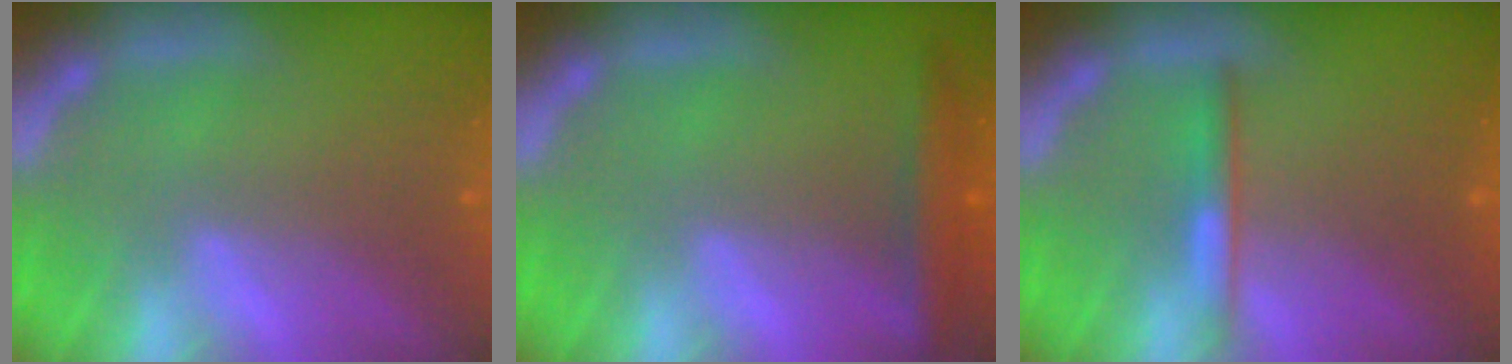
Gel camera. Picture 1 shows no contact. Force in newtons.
{"total": 2.9}
{"total": 2.0}